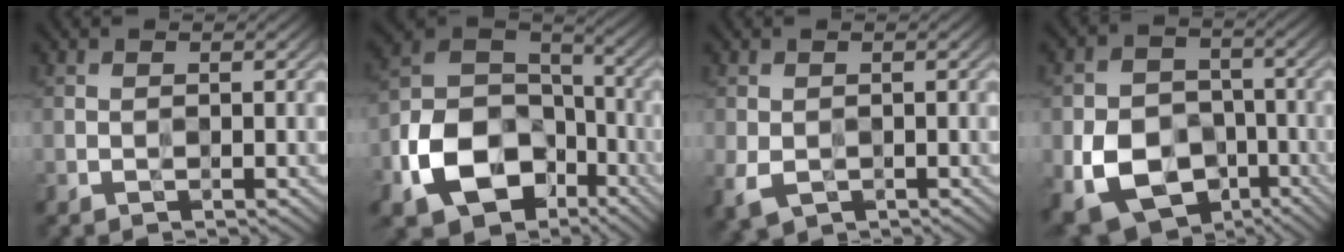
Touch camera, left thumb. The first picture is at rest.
{"total": 14.8, "force": [-6.8, 9.9, 8.7], "torque": [-0.194, -0.037, -0.125]}
{"total": 2.8, "force": [-0.7, 2.1, 1.8], "torque": [-0.054, -0.011, -0.011]}
{"total": 12.4, "force": [-4.6, 9.2, 6.9], "torque": [-0.146, -0.046, -0.085]}